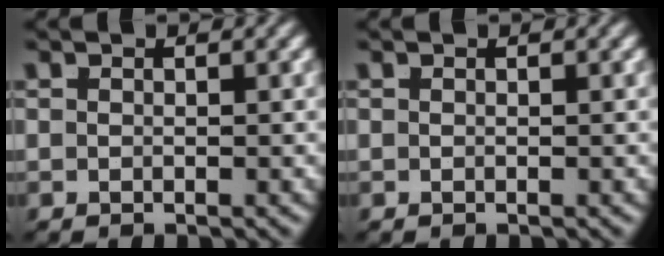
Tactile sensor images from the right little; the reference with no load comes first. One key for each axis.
{"total": 0.0}